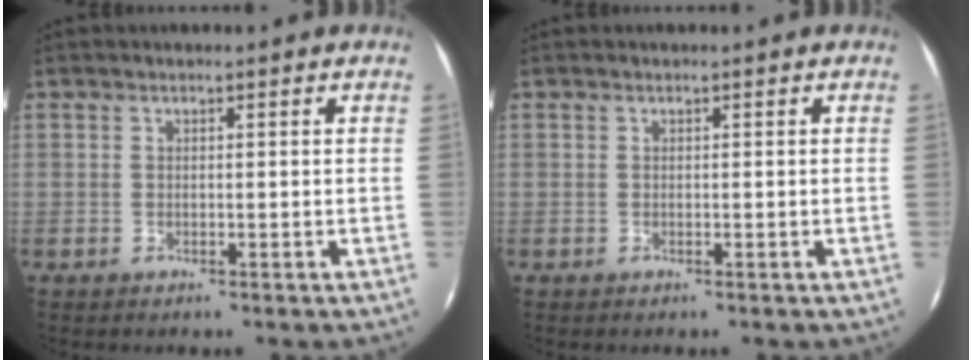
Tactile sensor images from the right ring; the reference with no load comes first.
{"total": 0.0}